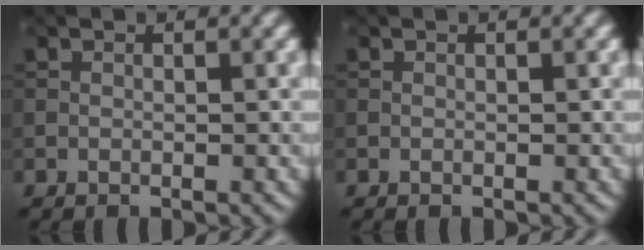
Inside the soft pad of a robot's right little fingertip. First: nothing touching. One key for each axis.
{"total": 0.0}